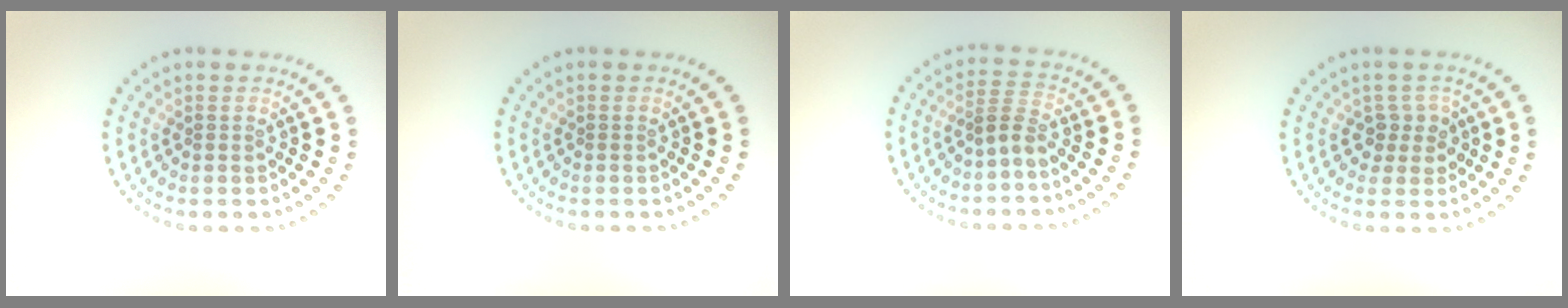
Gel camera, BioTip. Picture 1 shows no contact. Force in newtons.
{"total": 0.0}
{"total": 2.0, "press": 1.5, "slide": 1.3}
{"total": 2.0, "press": 1.7, "slide": 1.1}